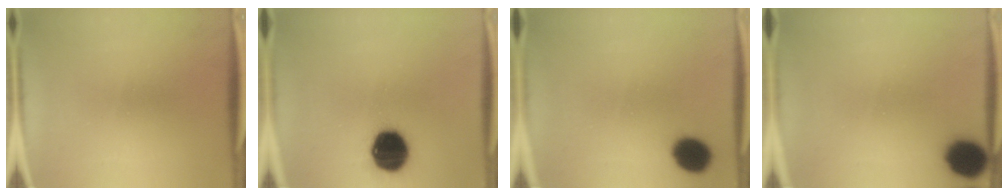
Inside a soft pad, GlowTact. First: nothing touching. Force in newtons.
{"total": 15.8}
{"total": 9.2}
{"total": 9.7}